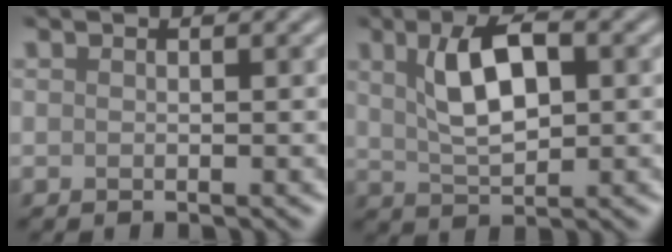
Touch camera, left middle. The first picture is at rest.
{"total": 5.7, "force": [1.5, 2.6, 4.9], "torque": [-0.092, 0.008, 0.026]}